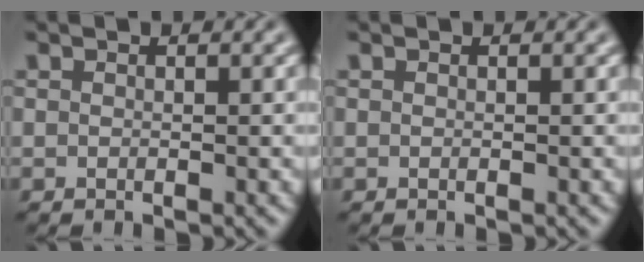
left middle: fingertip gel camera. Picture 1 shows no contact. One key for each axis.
{"total": 0.0}